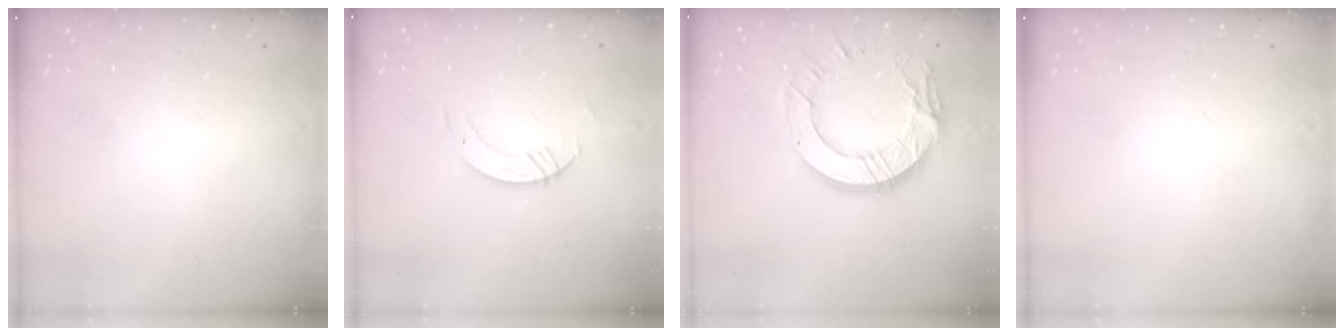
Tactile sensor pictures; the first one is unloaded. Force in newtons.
{"total": 3.7, "press": 3.6, "slide": 0.4}
{"total": 15.0, "press": 14.9, "slide": 1.5}
{"total": 0.0}